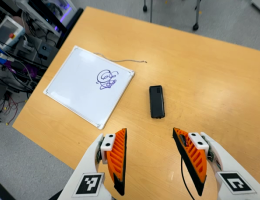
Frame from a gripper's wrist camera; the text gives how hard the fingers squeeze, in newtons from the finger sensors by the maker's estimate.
{"total": 0.0}